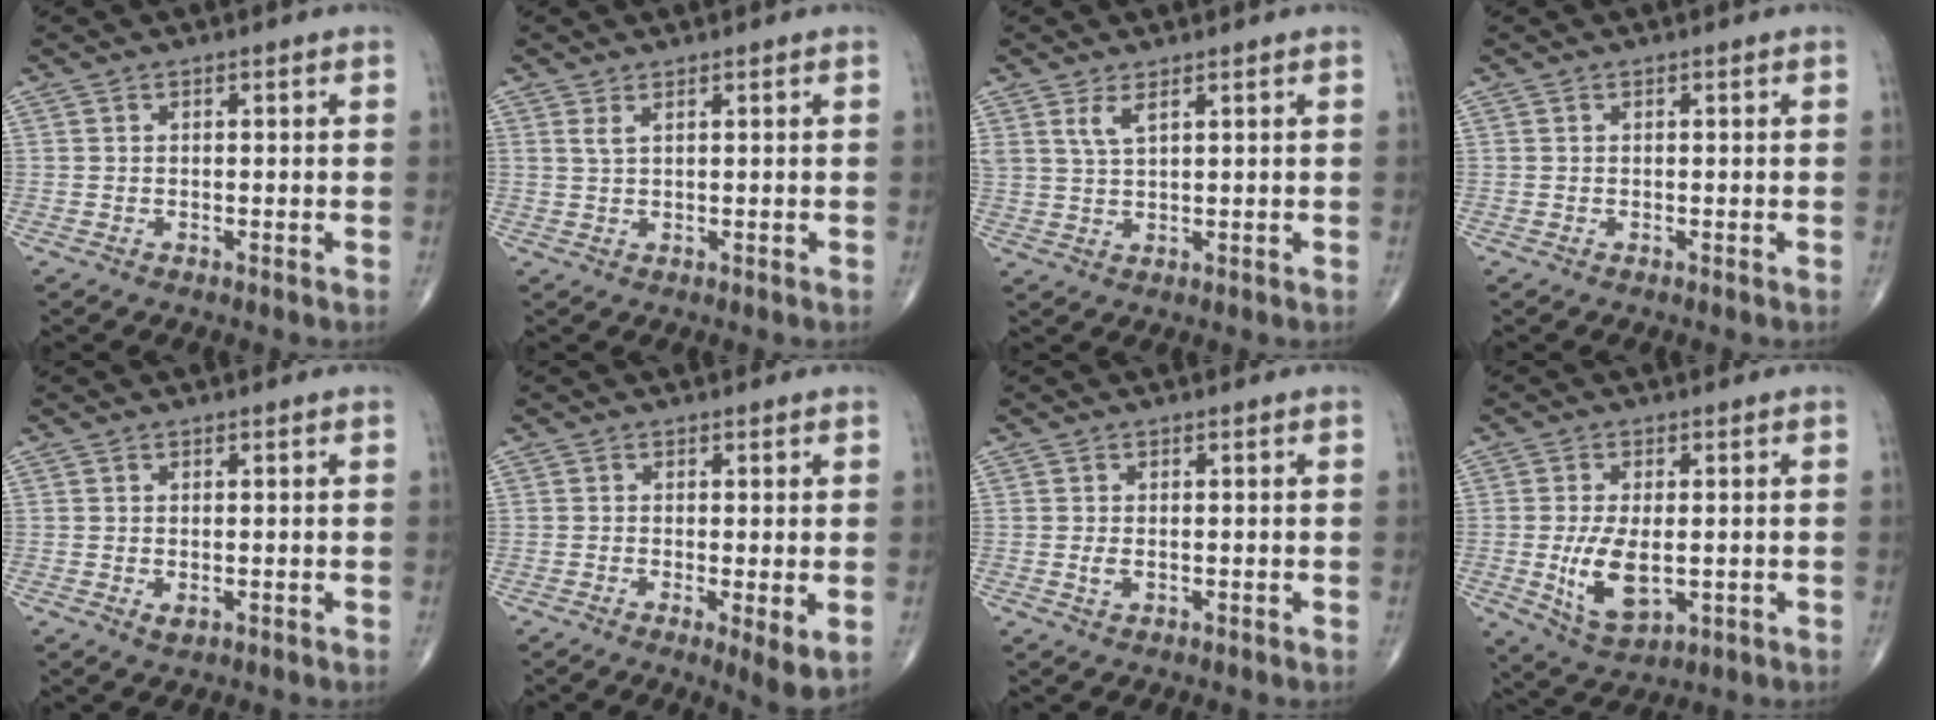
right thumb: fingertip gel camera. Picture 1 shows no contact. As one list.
[{"total": 1.4, "force": [0.8, 0.3, 1.0], "torque": [-0.026, 0.000, 0.021]}, {"total": 3.1, "force": [1.8, 0.9, 2.4], "torque": [-0.050, -0.009, 0.042]}, {"total": 0.0}, {"total": 1.2, "force": [-0.2, 0.8, 1.0], "torque": [-0.013, -0.002, 0.001]}, {"total": 4.5, "force": [-0.7, 1.0, 4.3], "torque": [-0.076, -0.016, -0.016]}, {"total": 1.5, "force": [-0.1, 0.9, 1.2], "torque": [-0.023, -0.001, -0.001]}, {"total": 9.2, "force": [-1.1, 4.8, 7.8], "torque": [-0.139, -0.015, -0.007]}]